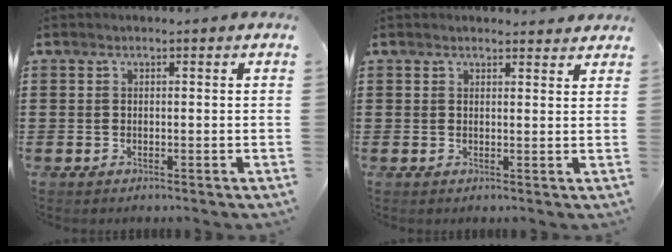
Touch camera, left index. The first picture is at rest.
{"total": 1.6, "force": [1.6, 0.3, 0.2], "torque": [0.000, -0.001, 0.029]}